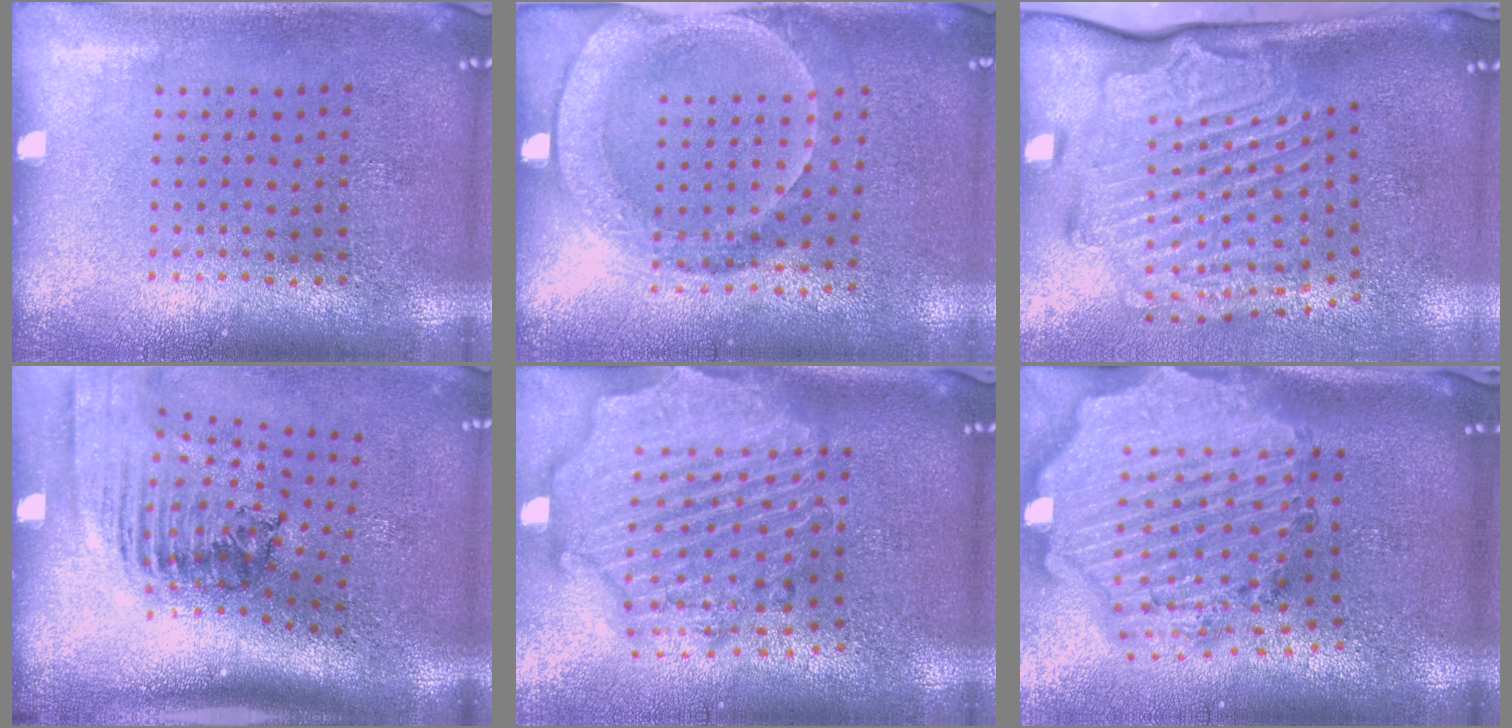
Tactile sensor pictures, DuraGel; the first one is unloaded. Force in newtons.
{"total": 1.8, "press": 1.5, "slide": 1.0}
{"total": 3.3, "press": 2.3, "slide": 2.3}
{"total": 2.4, "press": 1.7, "slide": 1.7}
{"total": 3.1, "press": 2.7, "slide": 1.5}
{"total": 4.1, "press": 3.3, "slide": 2.5}